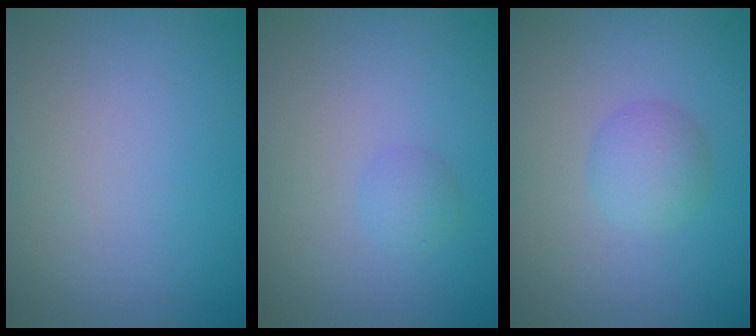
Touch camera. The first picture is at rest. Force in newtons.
{"total": 1.2, "press": 1.2, "slide": 0.1}
{"total": 2.3, "press": 2.3, "slide": 0.1}